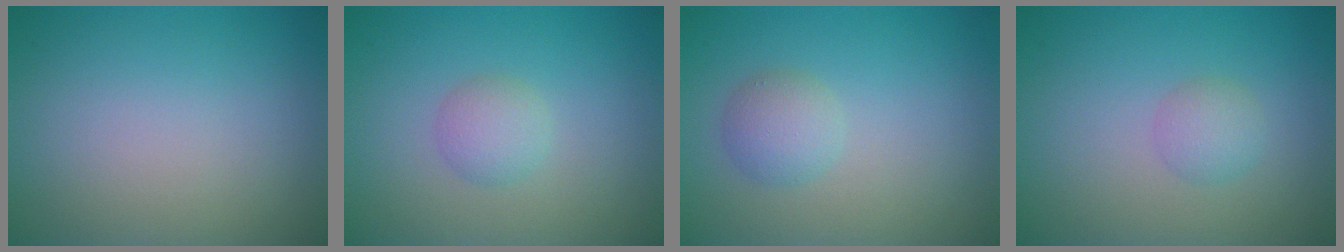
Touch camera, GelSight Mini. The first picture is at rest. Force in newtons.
{"total": 1.9, "press": 1.9, "slide": 0.1}
{"total": 2.2, "press": 2.2, "slide": 0.2}
{"total": 1.5, "press": 1.5, "slide": 0.0}